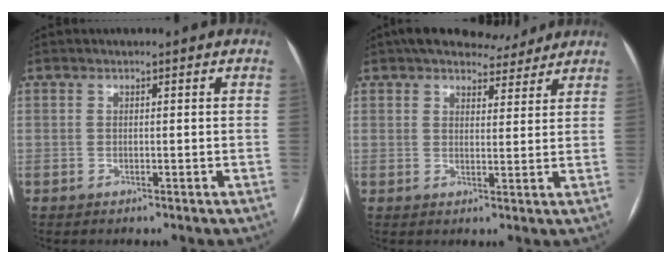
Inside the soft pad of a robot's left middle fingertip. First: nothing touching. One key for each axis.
{"total": 9.5, "fx": 8.4, "fy": 3.3, "fz": 3.1, "tx": -0.030, "ty": 0.013, "tz": 0.110}